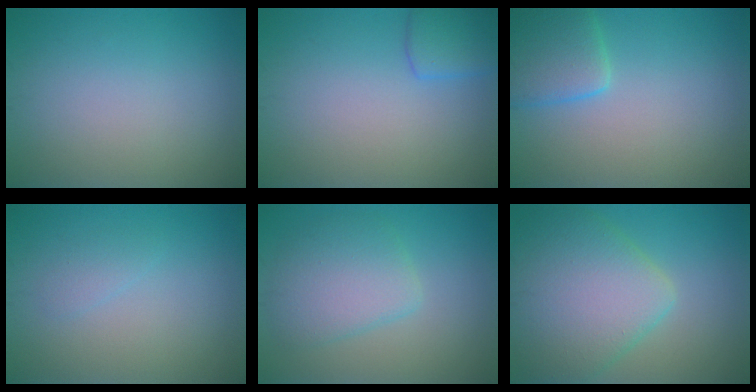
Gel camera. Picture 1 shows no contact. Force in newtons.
{"total": 2.6, "press": 2.6, "slide": 0.1}
{"total": 3.8, "press": 3.8, "slide": 0.2}
{"total": 1.0, "press": 1.0, "slide": 0.1}
{"total": 4.4, "press": 4.4, "slide": 0.2}
{"total": 8.3, "press": 8.3, "slide": 0.3}